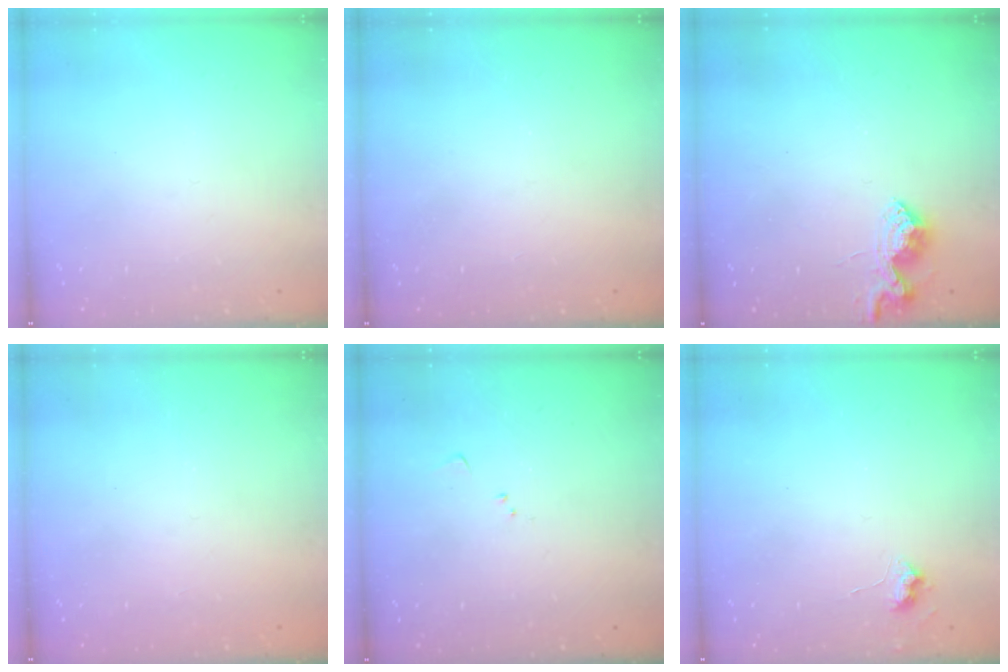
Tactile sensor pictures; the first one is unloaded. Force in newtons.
{"total": 4.3, "press": 4.3, "slide": 0.6}
{"total": 8.2, "press": 8.2, "slide": 0.4}
{"total": 0.9, "press": 0.9, "slide": 0.3}
{"total": 5.8, "press": 5.7, "slide": 0.7}
{"total": 4.8, "press": 4.8, "slide": 0.7}